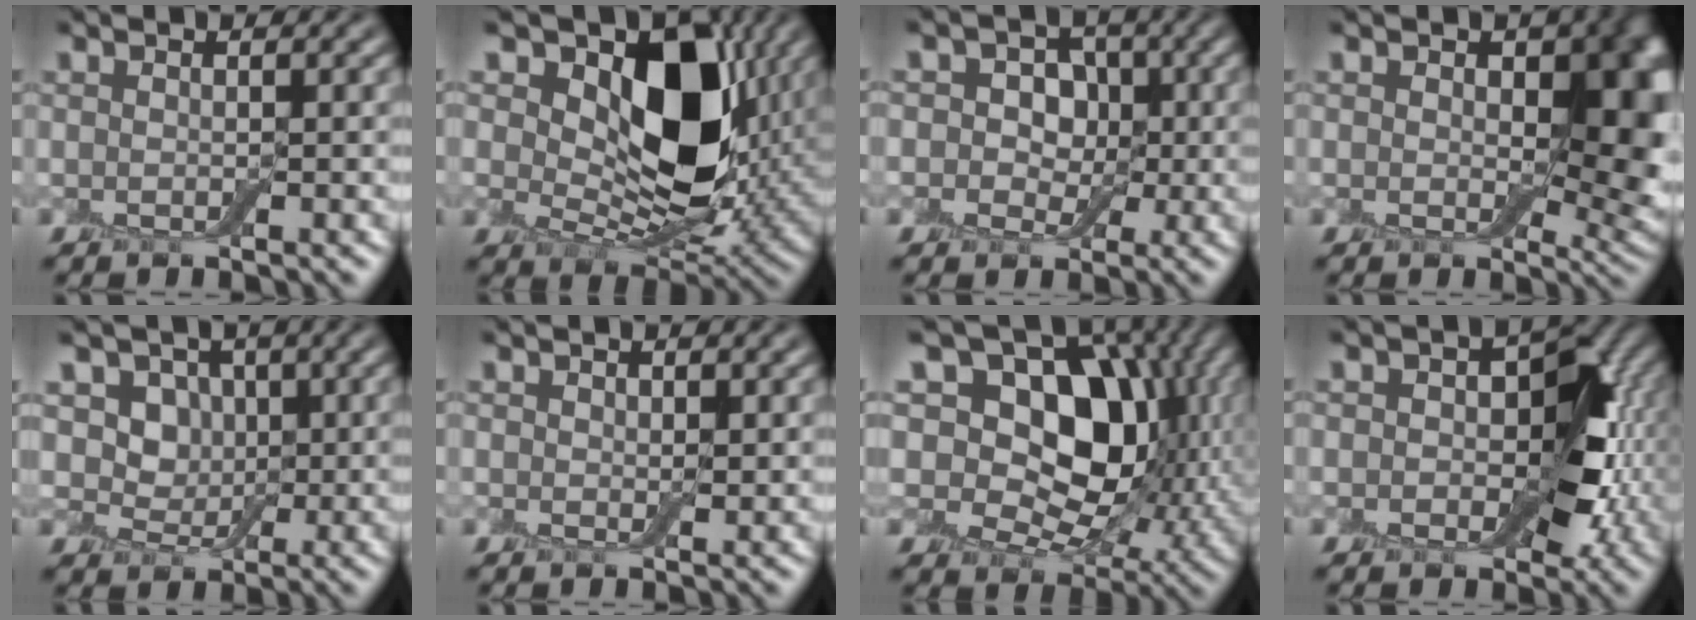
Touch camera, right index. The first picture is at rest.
{"total": 12.1, "force": [4.6, 7.4, 8.5], "torque": [-0.128, -0.003, 0.073]}
{"total": 6.0, "force": [1.6, 5.1, 2.7], "torque": [-0.018, 0.032, -0.011]}
{"total": 8.9, "force": [1.7, 5.5, 6.8], "torque": [-0.090, -0.011, 0.027]}
{"total": 4.5, "force": [1.2, 3.8, 2.0], "torque": [-0.022, 0.007, -0.001]}
{"total": 0.7, "force": [0.1, 0.6, 0.3], "torque": [-0.002, -0.001, -0.001]}
{"total": 15.9, "force": [6.1, 9.5, 11.2], "torque": [-0.194, 0.039, 0.095]}
{"total": 6.6, "force": [0.2, 4.5, 4.8], "torque": [-0.049, 0.006, -0.008]}